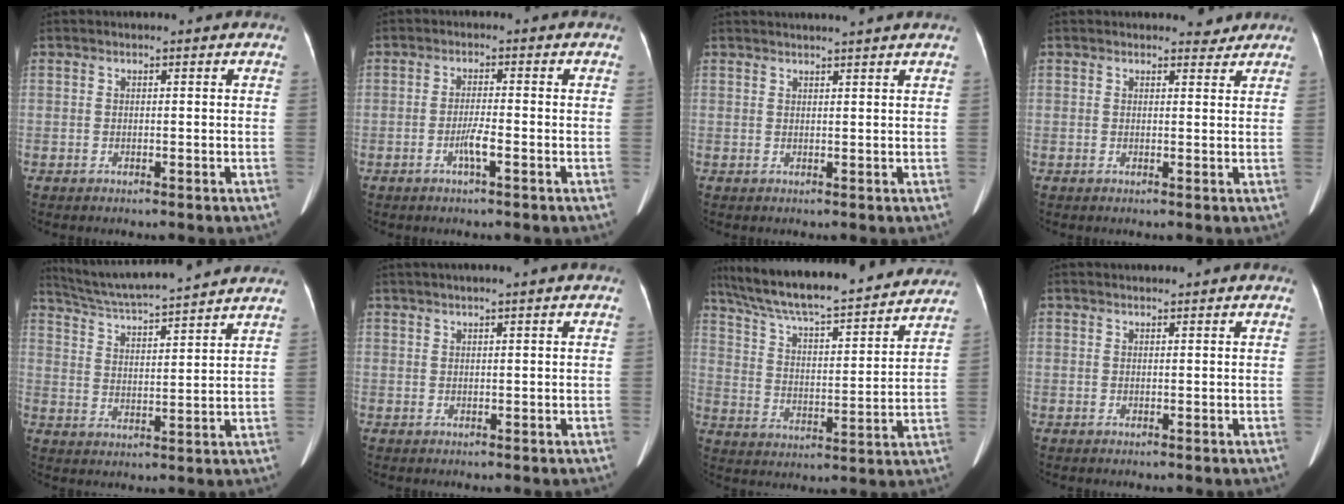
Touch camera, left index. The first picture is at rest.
{"total": 2.9, "force": [-1.3, 0.0, 2.5], "torque": [-0.050, -0.002, -0.027]}
{"total": 5.3, "force": [4.7, -0.7, 2.3], "torque": [-0.029, 0.019, 0.055]}
{"total": 2.0, "force": [1.8, 0.7, 0.0], "torque": [-0.001, -0.009, 0.018]}
{"total": 17.1, "force": [15.7, -0.1, 6.9], "torque": [-0.127, 0.018, 0.236]}
{"total": 3.7, "force": [2.9, -0.7, 2.3], "torque": [-0.032, 0.024, 0.051]}
{"total": 27.2, "force": [24.1, 3.7, 12.0], "torque": [-0.205, -0.004, 0.338]}
{"total": 1.9, "force": [1.8, 0.1, 0.5], "torque": [-0.010, 0.019, 0.028]}